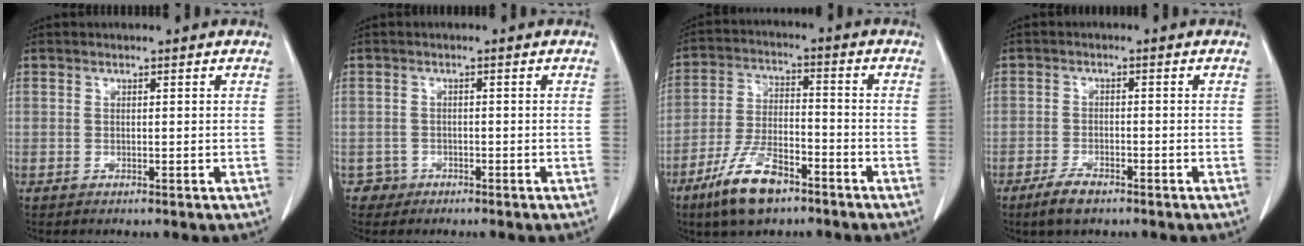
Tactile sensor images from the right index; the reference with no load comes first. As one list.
[{"total": 2.0, "force": [-1.1, 1.5, -0.5], "torque": [0.007, 0.011, -0.024]}, {"total": 10.6, "force": [-7.0, 3.5, 7.1], "torque": [-0.148, -0.010, -0.132]}, {"total": 3.9, "force": [-2.8, 1.2, 2.3], "torque": [-0.053, -0.004, -0.050]}]